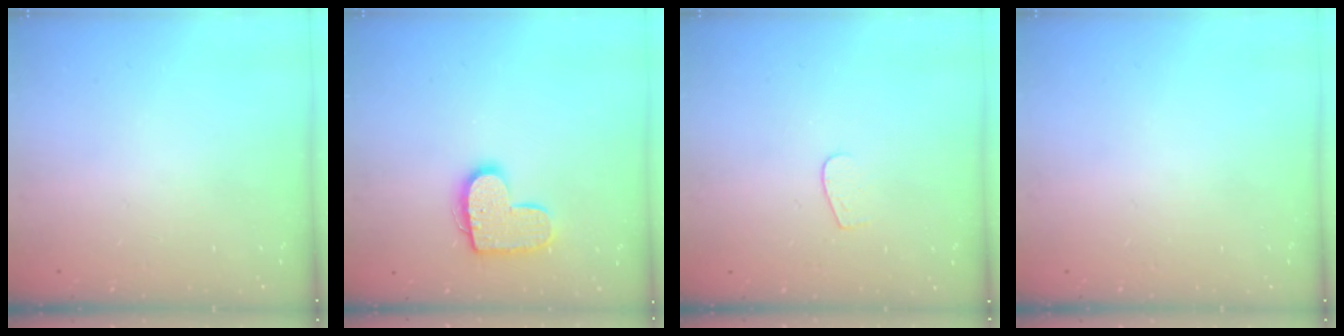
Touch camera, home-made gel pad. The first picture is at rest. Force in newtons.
{"total": 12.4, "press": 12.4, "slide": 0.6}
{"total": 3.1, "press": 3.1, "slide": 0.2}
{"total": 0.0}